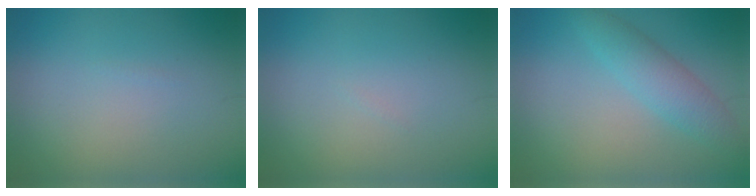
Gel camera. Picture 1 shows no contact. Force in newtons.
{"total": 0.0}
{"total": 2.4, "press": 2.4, "slide": 0.2}